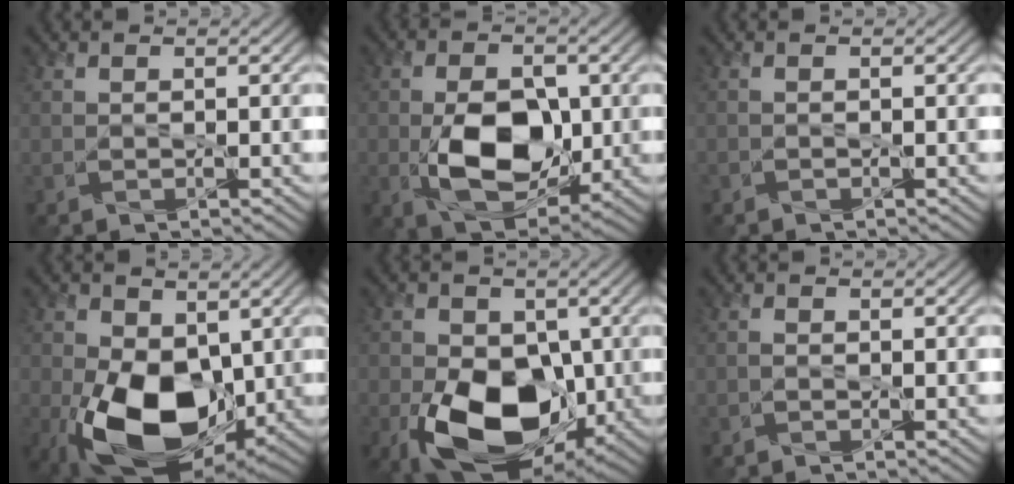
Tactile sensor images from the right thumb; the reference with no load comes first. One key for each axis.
{"total": 10.6, "fx": -1.9, "fy": 6.4, "fz": 8.2, "tx": -0.147, "ty": -0.009, "tz": -0.035}
{"total": 0.6, "fx": -0.5, "fy": -0.2, "fz": -0.3, "tx": 0.010, "ty": -0.002, "tz": -0.012}
{"total": 15.4, "fx": -3.3, "fy": 9.3, "fz": 11.8, "tx": -0.230, "ty": -0.033, "tz": -0.065}
{"total": 14.4, "fx": -4.2, "fy": 9.2, "fz": 10.3, "tx": -0.177, "ty": -0.036, "tz": -0.074}
{"total": 0.9, "fx": -0.8, "fy": -0.2, "fz": 0.1, "tx": 0.001, "ty": 0.000, "tz": -0.021}